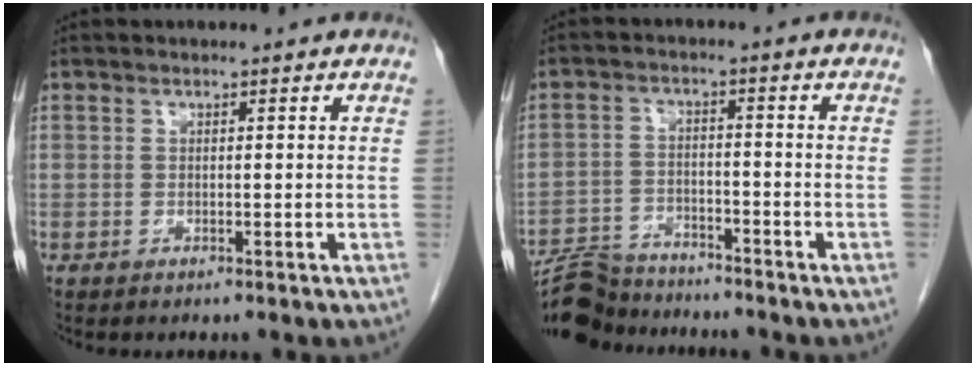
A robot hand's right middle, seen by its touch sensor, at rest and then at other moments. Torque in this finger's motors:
{"motor_torque": [0.94, -1.20, 0.15, 0.02]}